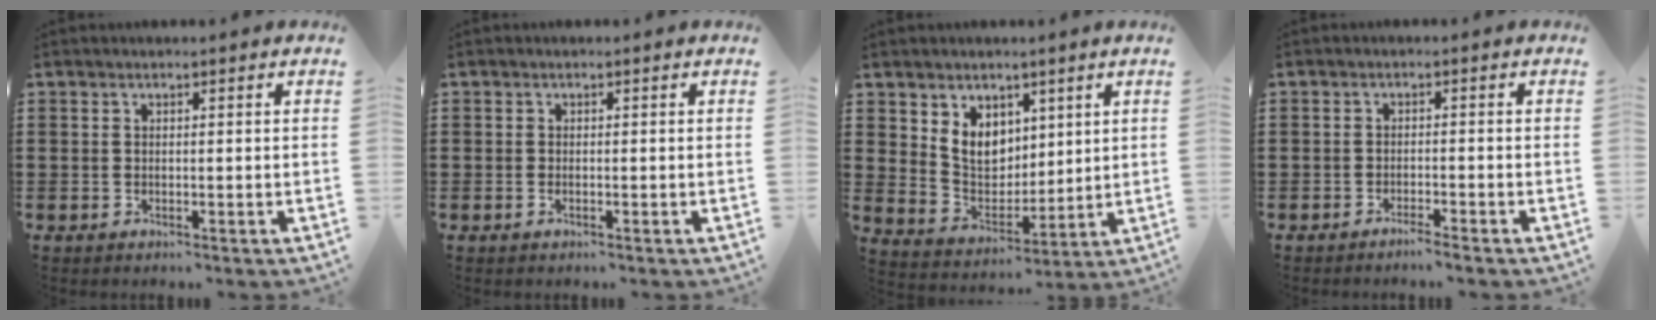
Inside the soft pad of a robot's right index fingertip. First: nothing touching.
{"total": 0.5, "force": [-0.1, 0.1, 0.5], "torque": [-0.010, -0.005, -0.001]}
{"total": 7.0, "force": [3.5, 5.4, 2.6], "torque": [-0.070, 0.001, 0.067]}
{"total": 1.6, "force": [-1.5, -0.2, 0.6], "torque": [-0.011, 0.002, -0.029]}